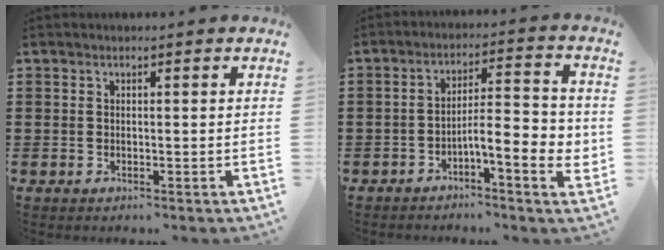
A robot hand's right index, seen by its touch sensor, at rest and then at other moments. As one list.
[{"total": 7.4, "force": [-2.5, 1.8, 6.7], "torque": [-0.097, -0.012, -0.046]}]